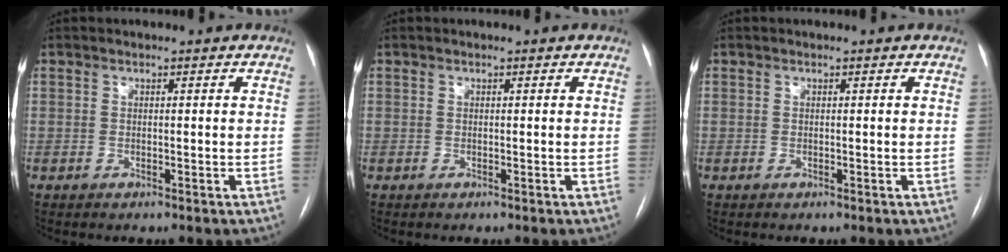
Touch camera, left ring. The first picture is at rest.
{"total": 0.0}
{"total": 0.0}